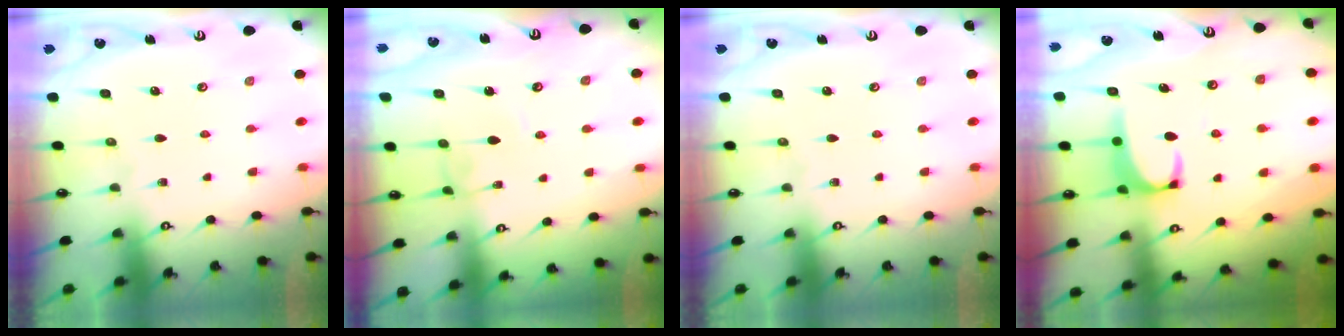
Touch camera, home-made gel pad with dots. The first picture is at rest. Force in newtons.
{"total": 1.1, "press": 1.0, "slide": 0.3}
{"total": 0.0}
{"total": 2.5, "press": 2.4, "slide": 0.8}